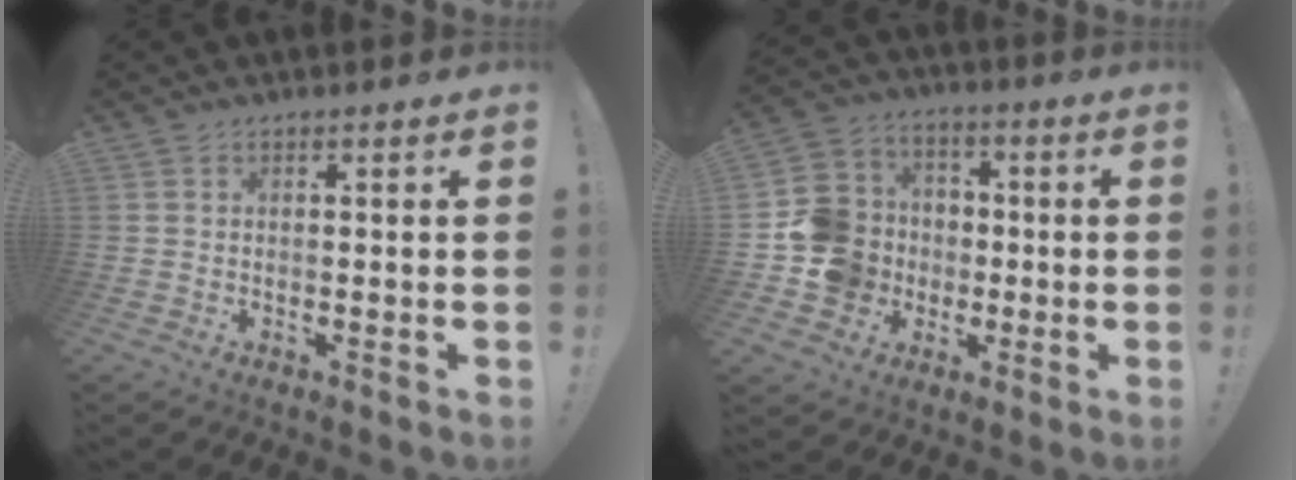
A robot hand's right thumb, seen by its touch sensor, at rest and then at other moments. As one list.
[{"total": 15.0, "force": [-3.4, 13.9, 4.5], "torque": [-0.079, 0.031, -0.044]}]